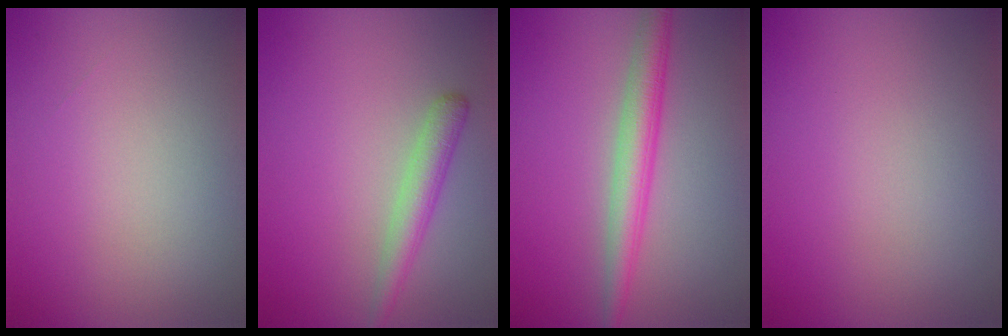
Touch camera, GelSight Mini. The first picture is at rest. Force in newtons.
{"total": 2.6, "press": 2.6, "slide": 0.0}
{"total": 3.7, "press": 3.7, "slide": 0.1}
{"total": 0.0}